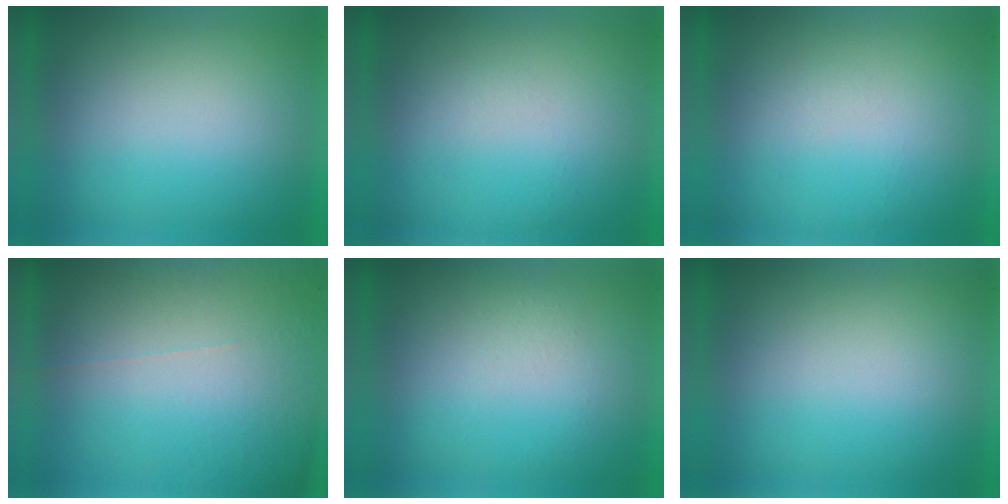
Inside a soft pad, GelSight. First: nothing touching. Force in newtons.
{"total": 1.1}
{"total": 1.0}
{"total": 5.7}
{"total": 1.1}
{"total": 0.0}